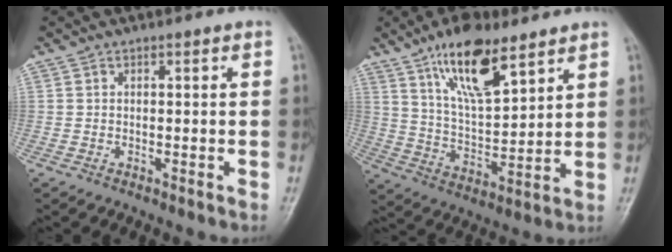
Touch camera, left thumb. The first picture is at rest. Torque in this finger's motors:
{"motor_torque": [0.66, 0.00, 1.74, -1.02, 0.46]}